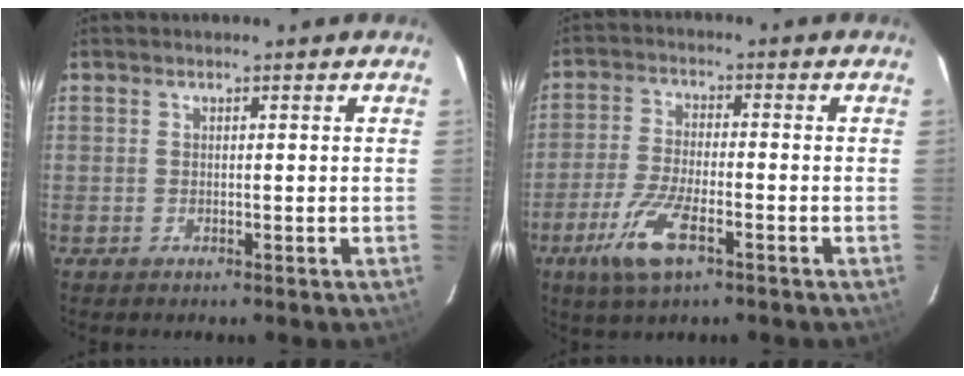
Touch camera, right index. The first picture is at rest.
{"total": 9.3, "force": [-4.8, 2.9, 7.4], "torque": [-0.167, -0.013, -0.093]}